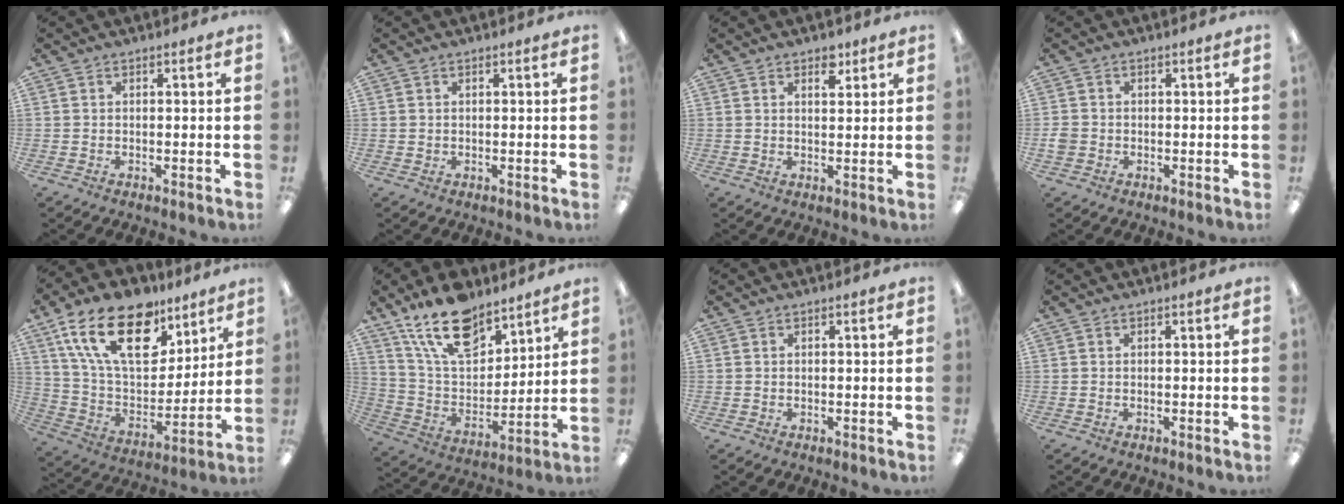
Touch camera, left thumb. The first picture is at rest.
{"total": 0.6, "force": [0.4, 0.4, 0.0], "torque": [0.000, 0.003, 0.007]}
{"total": 3.8, "force": [2.8, 1.9, 1.8], "torque": [-0.008, -0.013, 0.044]}
{"total": 2.2, "force": [-0.4, 2.0, 0.8], "torque": [-0.012, 0.004, -0.009]}
{"total": 22.9, "force": [13.2, 12.1, 14.3], "torque": [-0.270, -0.061, 0.234]}
{"total": 18.0, "force": [12.9, 8.8, 8.9], "torque": [-0.166, -0.064, 0.235]}
{"total": 0.0}
{"total": 0.0}